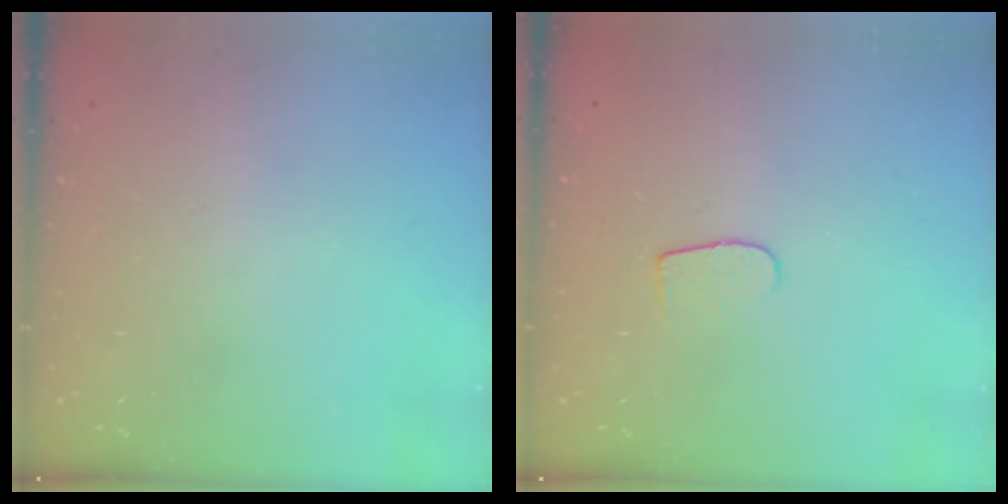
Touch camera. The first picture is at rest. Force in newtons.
{"total": 5.2, "press": 5.1, "slide": 0.6}